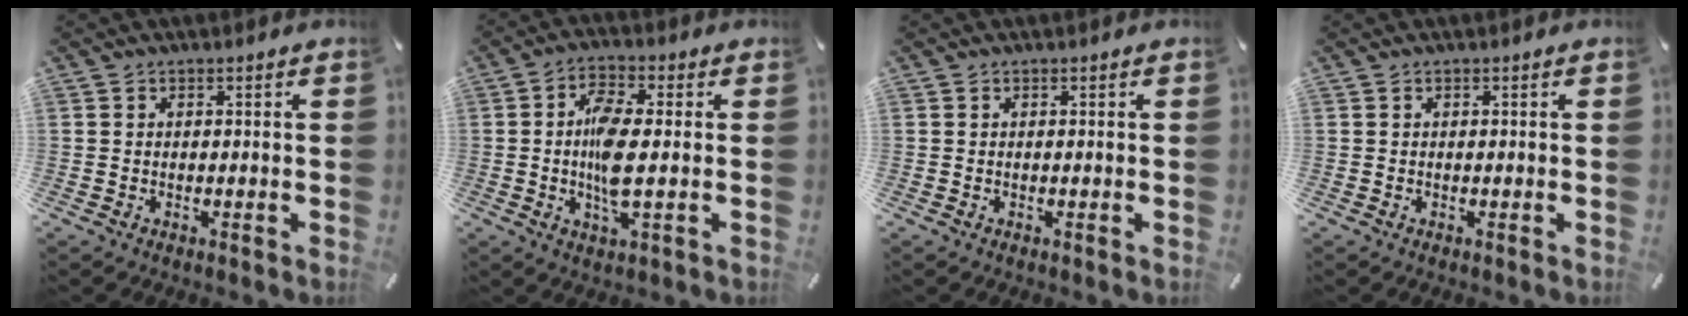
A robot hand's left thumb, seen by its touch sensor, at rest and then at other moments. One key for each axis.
{"total": 8.9, "fx": -0.3, "fy": 3.0, "fz": 8.4, "tx": -0.176, "ty": -0.005, "tz": -0.008}
{"total": 0.0}
{"total": 0.0}